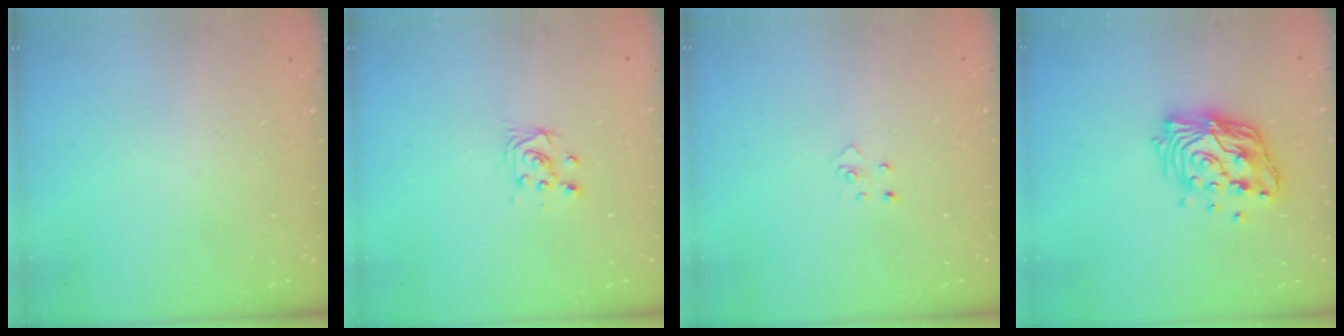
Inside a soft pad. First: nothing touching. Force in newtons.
{"total": 3.8, "press": 3.7, "slide": 0.5}
{"total": 2.6, "press": 2.6, "slide": 0.3}
{"total": 13.7, "press": 13.6, "slide": 1.4}